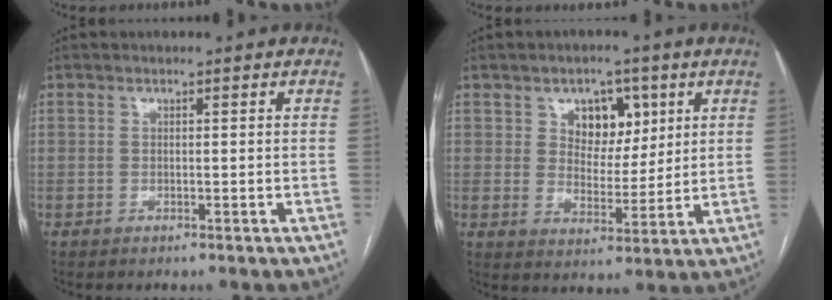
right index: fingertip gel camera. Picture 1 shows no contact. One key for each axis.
{"total": 7.4, "fx": 3.3, "fy": 5.0, "fz": 4.3, "tx": -0.057, "ty": 0.009, "tz": 0.057}